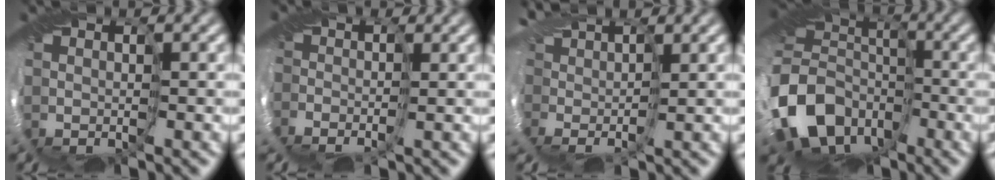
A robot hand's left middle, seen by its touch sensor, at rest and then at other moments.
{"total": 2.0, "force": [-0.6, 1.8, 0.7], "torque": [-0.011, 0.002, -0.006]}
{"total": 2.0, "force": [1.9, 0.4, 0.6], "torque": [-0.019, 0.020, 0.033]}
{"total": 12.0, "force": [-6.5, 8.1, 6.0], "torque": [-0.136, -0.010, -0.136]}